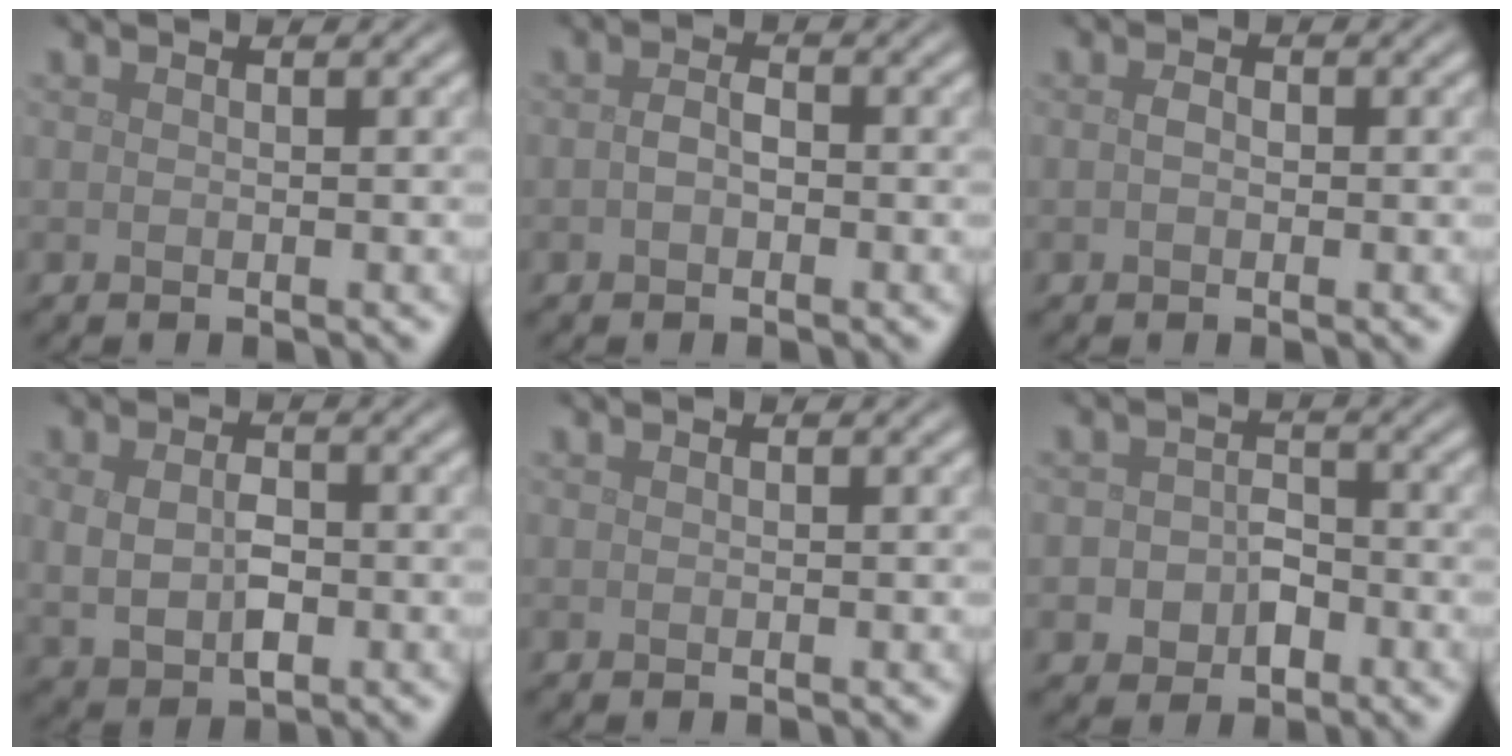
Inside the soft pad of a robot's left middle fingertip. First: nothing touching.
{"total": 1.6, "force": [-0.3, 1.0, 1.2], "torque": [-0.025, 0.004, -0.008]}
{"total": 1.2, "force": [-0.1, 0.8, 0.8], "torque": [-0.017, 0.001, -0.005]}
{"total": 3.9, "force": [-0.2, 2.5, 2.9], "torque": [-0.063, -0.005, 0.002]}
{"total": 0.0}
{"total": 3.1, "force": [-1.3, 2.3, 1.7], "torque": [-0.027, 0.000, -0.025]}